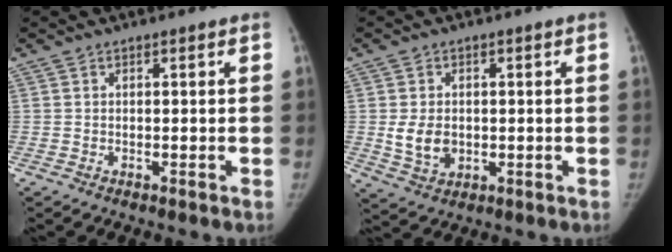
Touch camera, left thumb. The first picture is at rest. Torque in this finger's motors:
{"motor_torque": [0.86, 0.84, 0.65, -0.54, 0.20]}